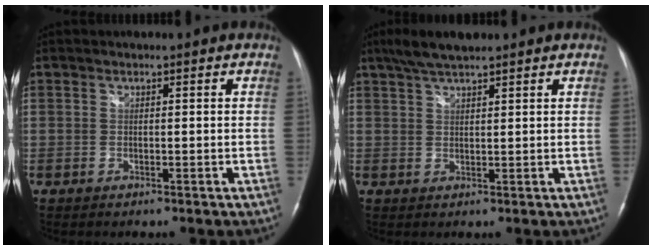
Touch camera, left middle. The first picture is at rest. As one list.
[{"total": 5.3, "force": [4.2, 0.6, 3.2], "torque": [-0.065, 0.018, 0.079]}]